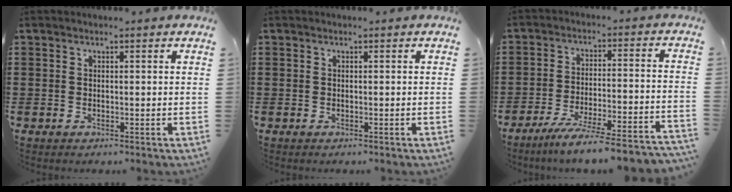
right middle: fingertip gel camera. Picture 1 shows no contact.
{"total": 0.0}
{"total": 7.4, "force": [-6.6, -0.7, 3.4], "torque": [-0.052, -0.010, -0.125]}